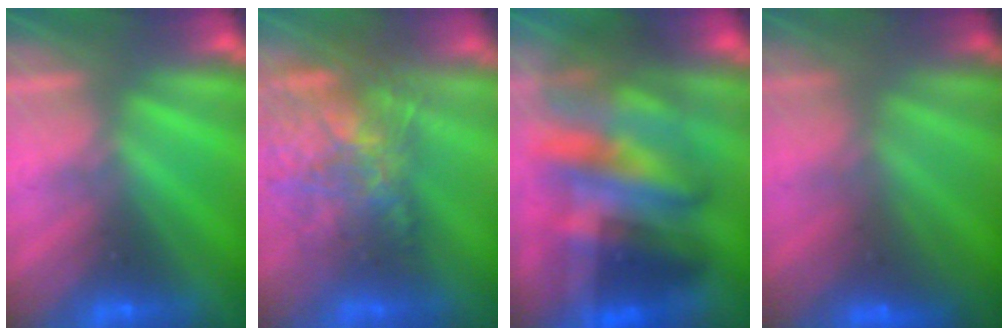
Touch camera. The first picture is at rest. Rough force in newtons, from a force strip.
{"total": 7.6}
{"total": 7.0}
{"total": 3.0}